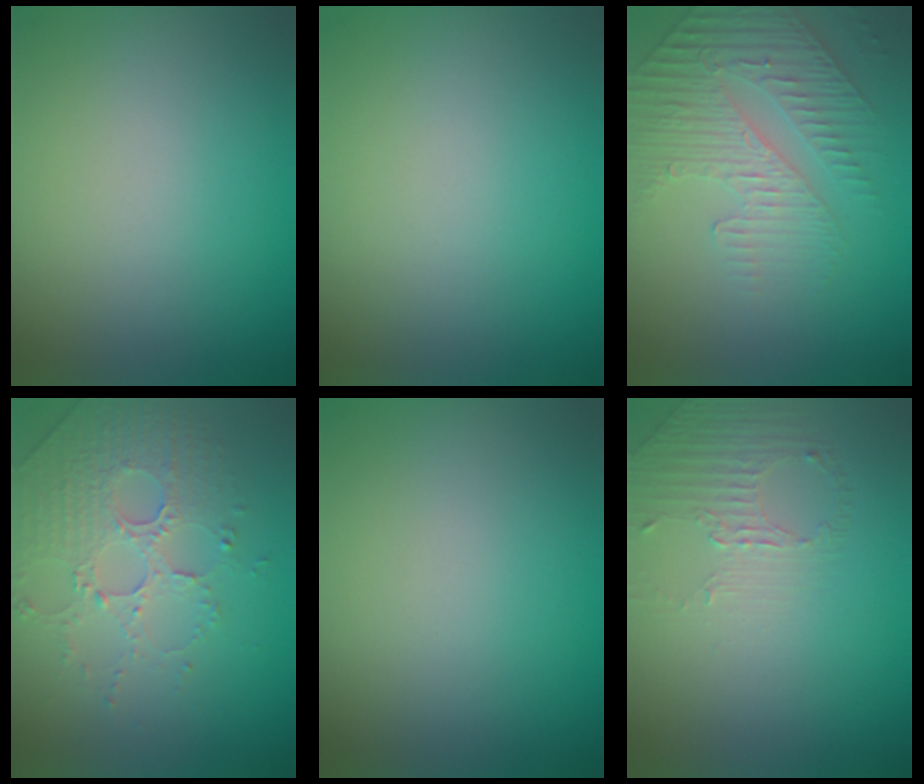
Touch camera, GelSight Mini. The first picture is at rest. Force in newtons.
{"total": 0.0}
{"total": 4.9, "press": 3.3, "slide": 3.6}
{"total": 5.0, "press": 3.4, "slide": 3.6}
{"total": 0.0}
{"total": 1.4, "press": 0.8, "slide": 1.1}